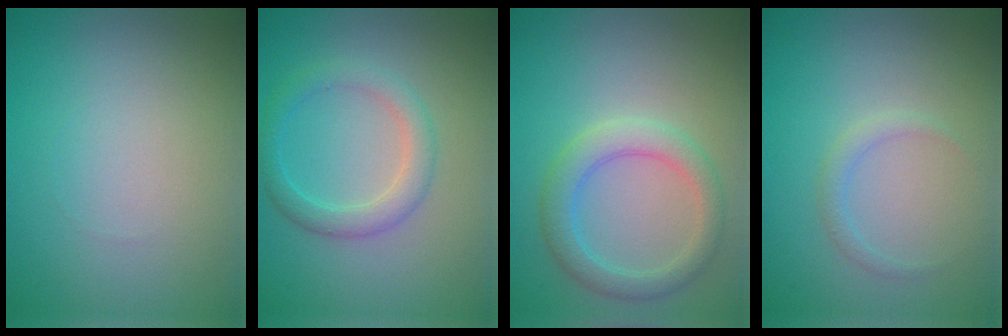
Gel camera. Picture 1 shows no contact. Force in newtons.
{"total": 2.8, "press": 2.8, "slide": 0.0}
{"total": 3.4, "press": 3.4, "slide": 0.2}
{"total": 1.0, "press": 1.0, "slide": 0.0}